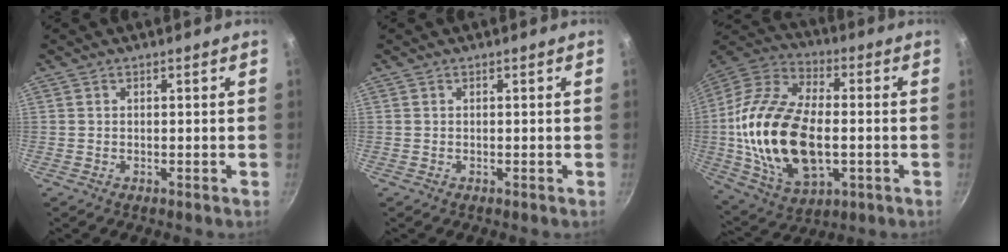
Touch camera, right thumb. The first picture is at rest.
{"total": 0.0}
{"total": 24.7, "force": [-2.0, 14.2, 20.1], "torque": [-0.392, 0.020, -0.034]}